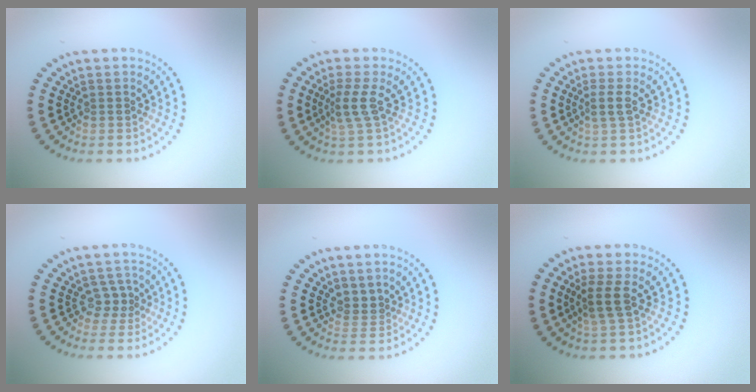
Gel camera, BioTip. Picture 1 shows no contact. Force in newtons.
{"total": 2.3, "press": 1.6, "slide": 1.7}
{"total": 1.5, "press": 1.1, "slide": 1.0}
{"total": 1.6, "press": 1.1, "slide": 1.2}
{"total": 1.6, "press": 1.2, "slide": 1.0}
{"total": 2.3, "press": 1.9, "slide": 1.2}